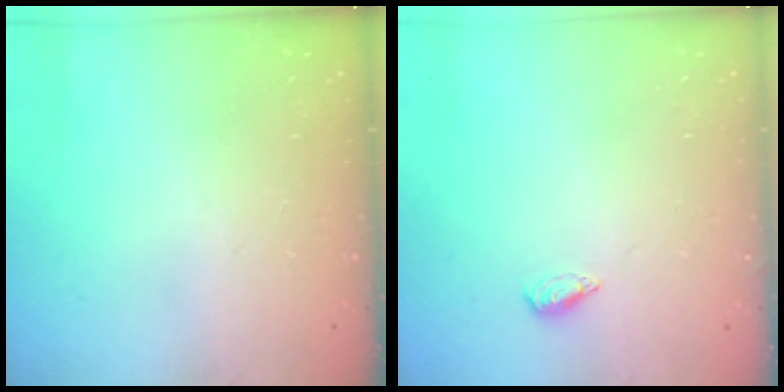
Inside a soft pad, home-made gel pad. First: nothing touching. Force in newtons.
{"total": 2.7, "press": 2.7, "slide": 0.5}